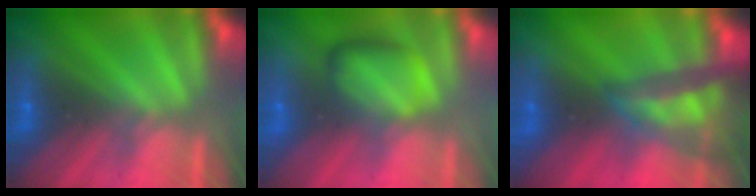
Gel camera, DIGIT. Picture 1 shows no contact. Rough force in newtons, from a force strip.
{"total": 2.4}
{"total": 12.7}